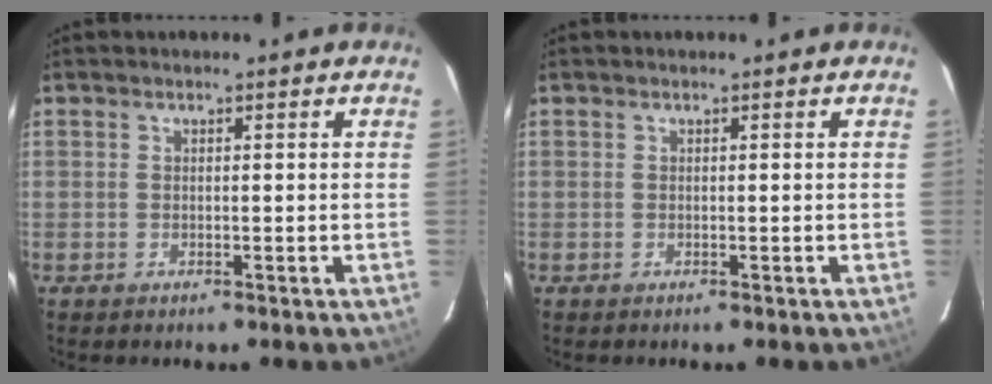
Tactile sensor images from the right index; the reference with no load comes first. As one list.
[{"total": 0.0}]